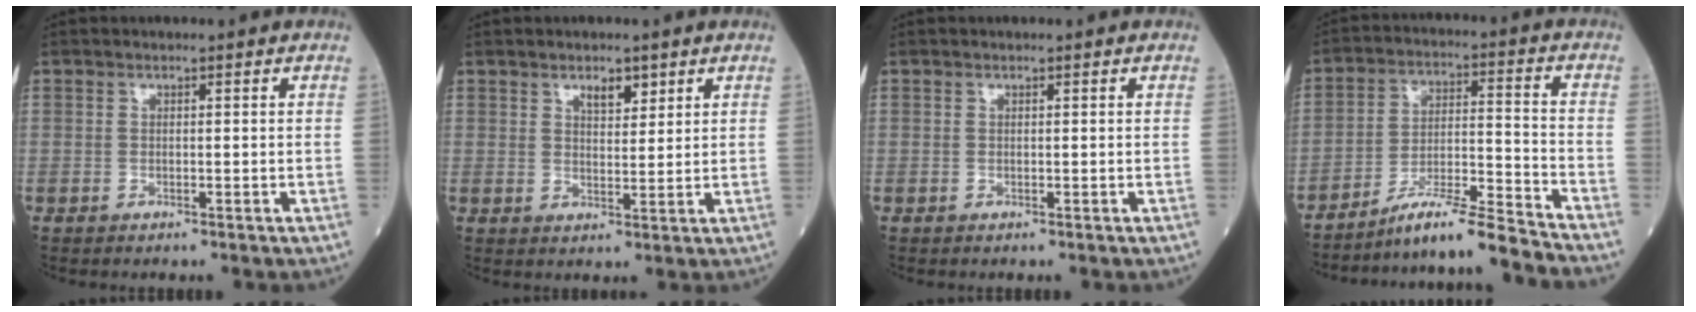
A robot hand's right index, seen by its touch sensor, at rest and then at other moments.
{"total": 3.1, "force": [2.1, 1.3, 2.0], "torque": [-0.029, -0.003, 0.036]}
{"total": 0.0}
{"total": 11.0, "force": [-10.1, -2.1, 4.0], "torque": [-0.057, 0.009, -0.177]}